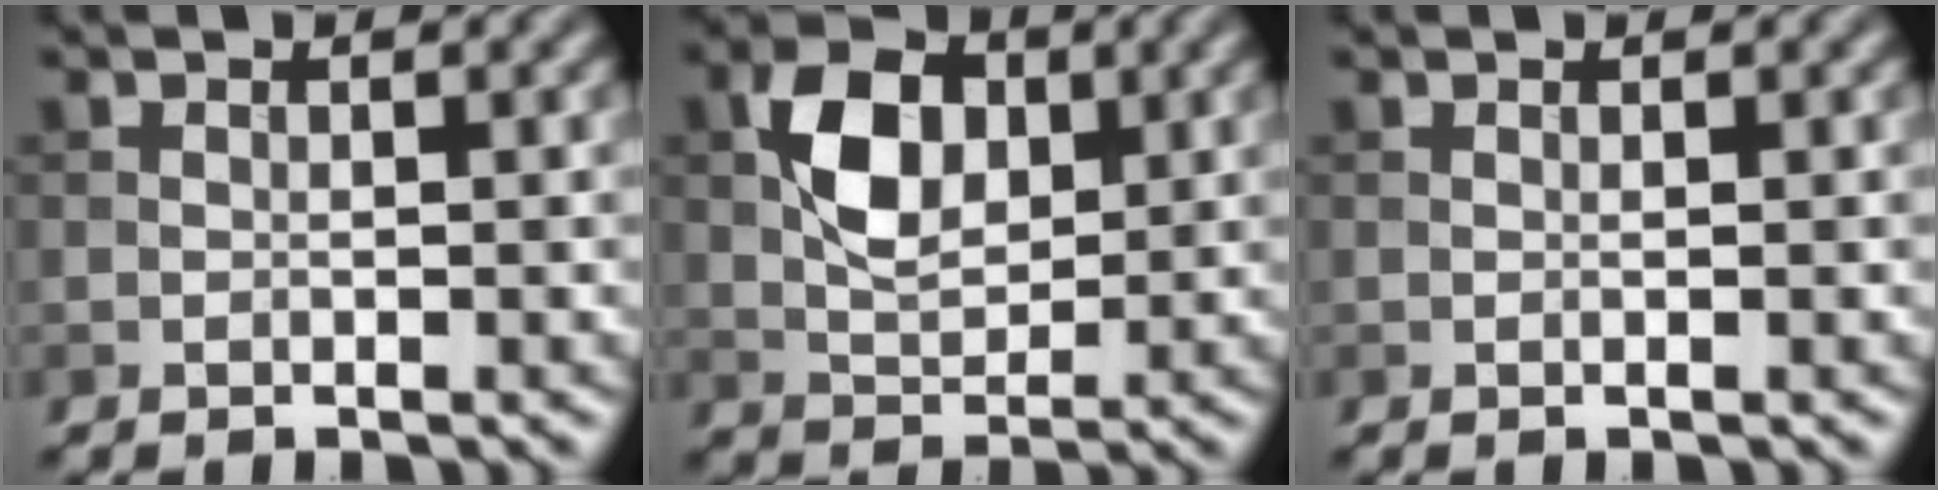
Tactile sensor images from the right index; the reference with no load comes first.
{"total": 5.7, "force": [1.3, 3.7, 4.1], "torque": [-0.071, 0.006, 0.018]}
{"total": 0.0}